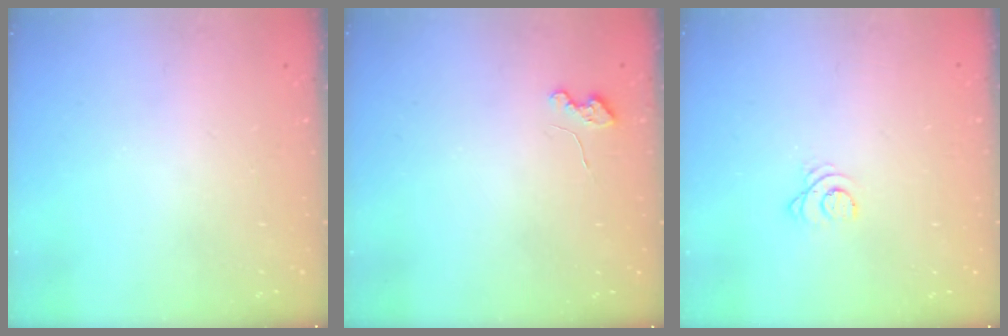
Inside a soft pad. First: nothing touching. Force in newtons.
{"total": 3.6, "press": 3.6, "slide": 0.4}
{"total": 2.4, "press": 2.4, "slide": 0.3}